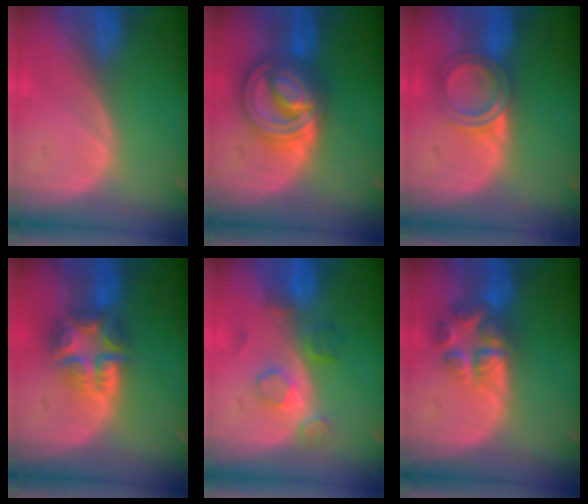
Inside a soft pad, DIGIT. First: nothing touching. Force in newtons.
{"total": 9.2, "press": 9.2, "slide": 0.7}
{"total": 4.8, "press": 4.6, "slide": 1.4}
{"total": 8.0, "press": 6.8, "slide": 4.1}
{"total": 4.6, "press": 4.5, "slide": 0.6}
{"total": 7.1, "press": 5.9, "slide": 3.8}